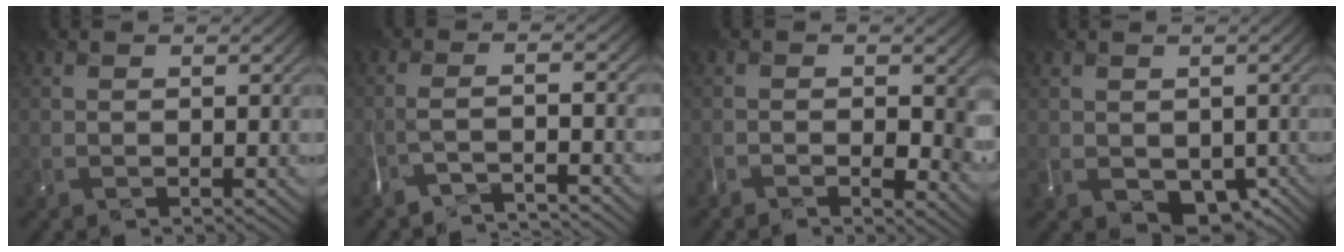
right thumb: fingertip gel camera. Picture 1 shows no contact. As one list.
[{"total": 3.7, "force": [-3.4, -0.5, 1.2], "torque": [-0.002, 0.001, -0.078]}, {"total": 7.0, "force": [-1.6, 3.9, 5.7], "torque": [-0.079, -0.023, -0.019]}, {"total": 5.9, "force": [-1.6, 4.5, 3.5], "torque": [-0.067, -0.030, -0.010]}]